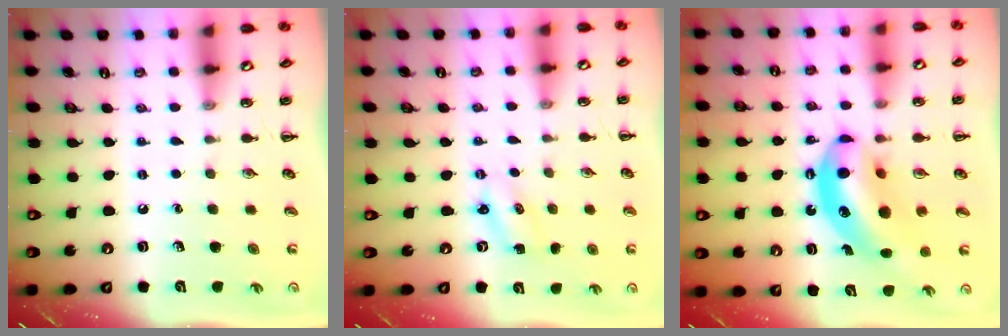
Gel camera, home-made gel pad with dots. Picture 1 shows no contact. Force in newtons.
{"total": 1.4, "press": 1.3, "slide": 0.3}
{"total": 12.3, "press": 12.0, "slide": 2.8}